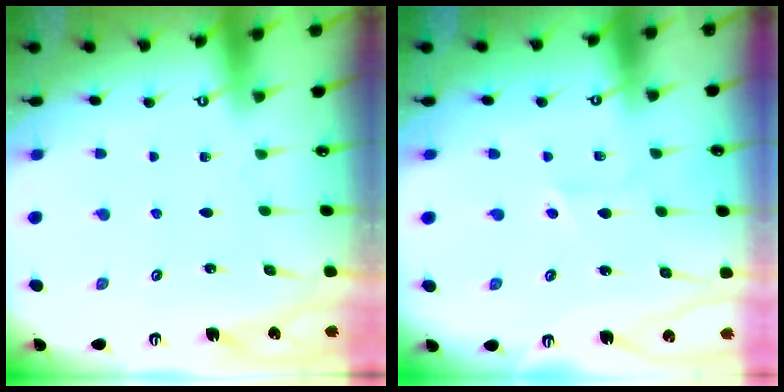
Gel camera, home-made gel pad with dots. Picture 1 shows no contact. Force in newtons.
{"total": 1.7, "press": 1.7, "slide": 0.2}